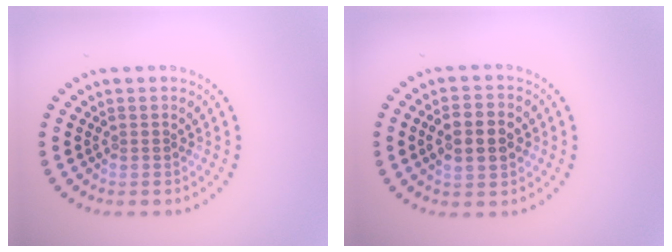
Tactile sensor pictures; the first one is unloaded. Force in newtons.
{"total": 4.7, "press": 4.7, "slide": 0.4}